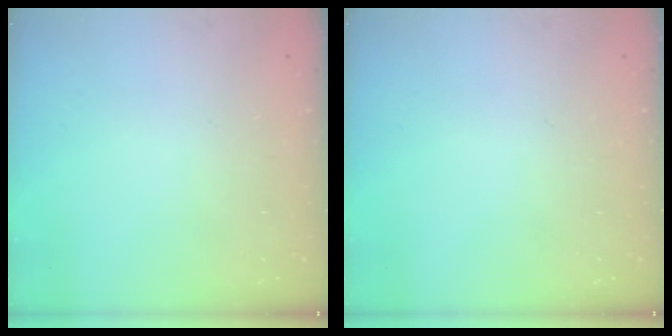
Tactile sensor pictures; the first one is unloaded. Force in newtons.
{"total": 0.0}